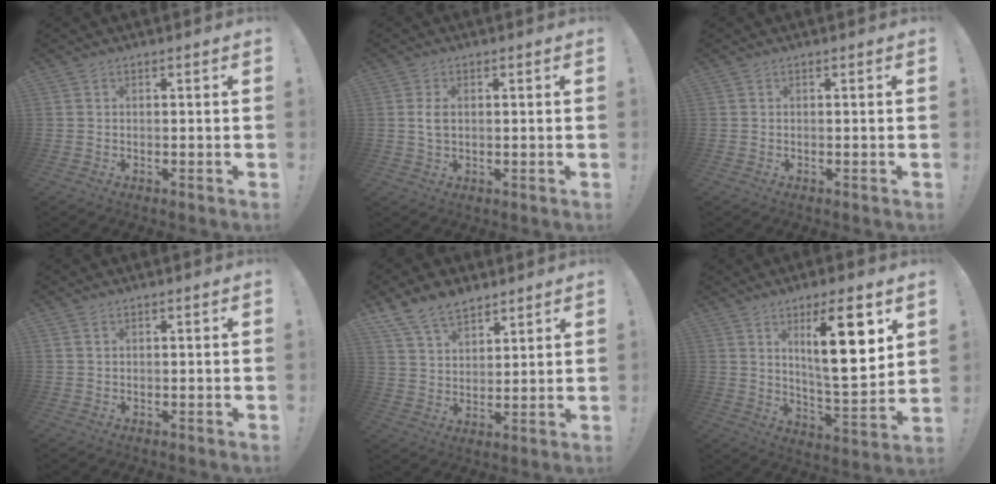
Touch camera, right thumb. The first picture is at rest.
{"total": 3.1, "force": [0.4, 2.0, 2.3], "torque": [-0.045, -0.001, 0.004]}
{"total": 0.0}
{"total": 1.1, "force": [0.6, 0.8, 0.4], "torque": [-0.003, -0.001, 0.011]}
{"total": 10.8, "force": [8.3, 5.6, 4.0], "torque": [-0.077, -0.049, 0.162]}
{"total": 16.7, "force": [7.5, 3.8, 14.5], "torque": [-0.215, -0.036, 0.107]}